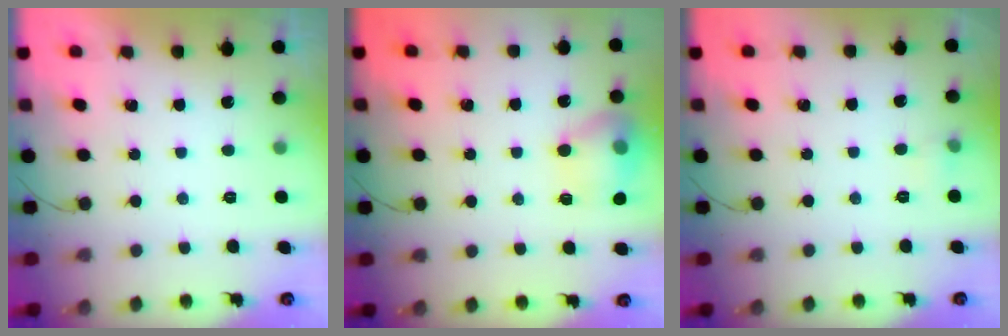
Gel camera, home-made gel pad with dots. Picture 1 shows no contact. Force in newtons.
{"total": 14.2, "press": 14.2, "slide": 1.2}
{"total": 3.5, "press": 3.2, "slide": 1.4}